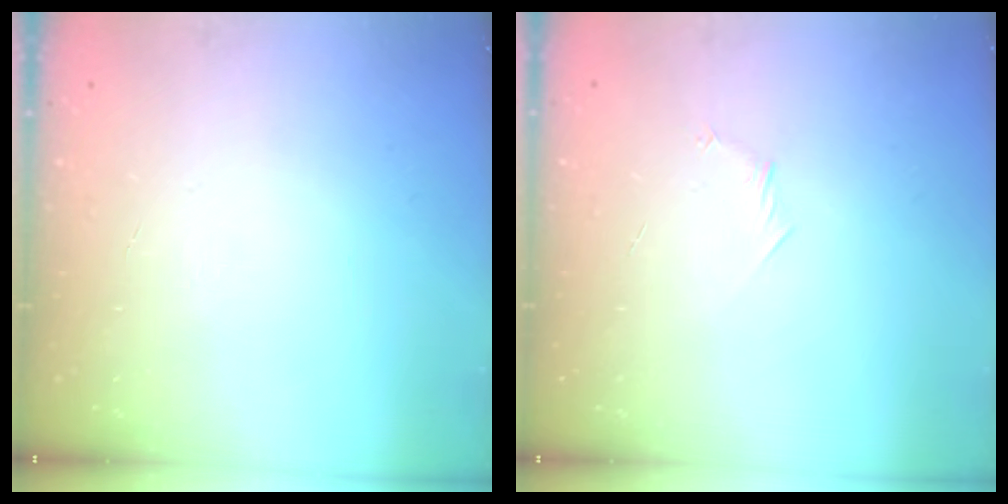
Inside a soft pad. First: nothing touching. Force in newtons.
{"total": 4.1, "press": 3.9, "slide": 1.2}